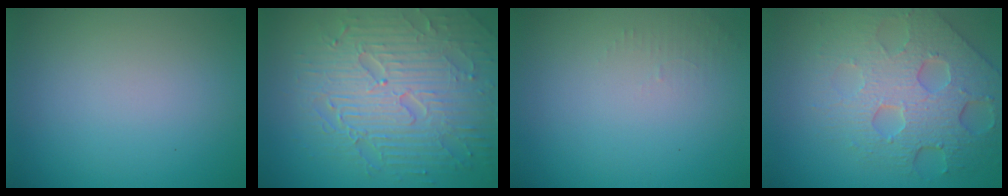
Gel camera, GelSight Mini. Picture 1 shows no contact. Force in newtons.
{"total": 8.9, "press": 6.3, "slide": 6.4}
{"total": 1.0, "press": 0.9, "slide": 0.3}
{"total": 8.2, "press": 5.5, "slide": 6.0}